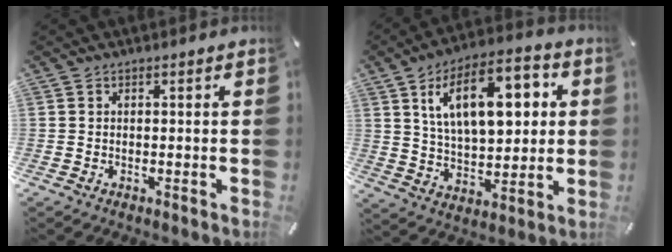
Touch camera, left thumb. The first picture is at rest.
{"total": 18.3, "force": [6.8, 9.5, 14.1], "torque": [-0.227, -0.006, 0.109]}